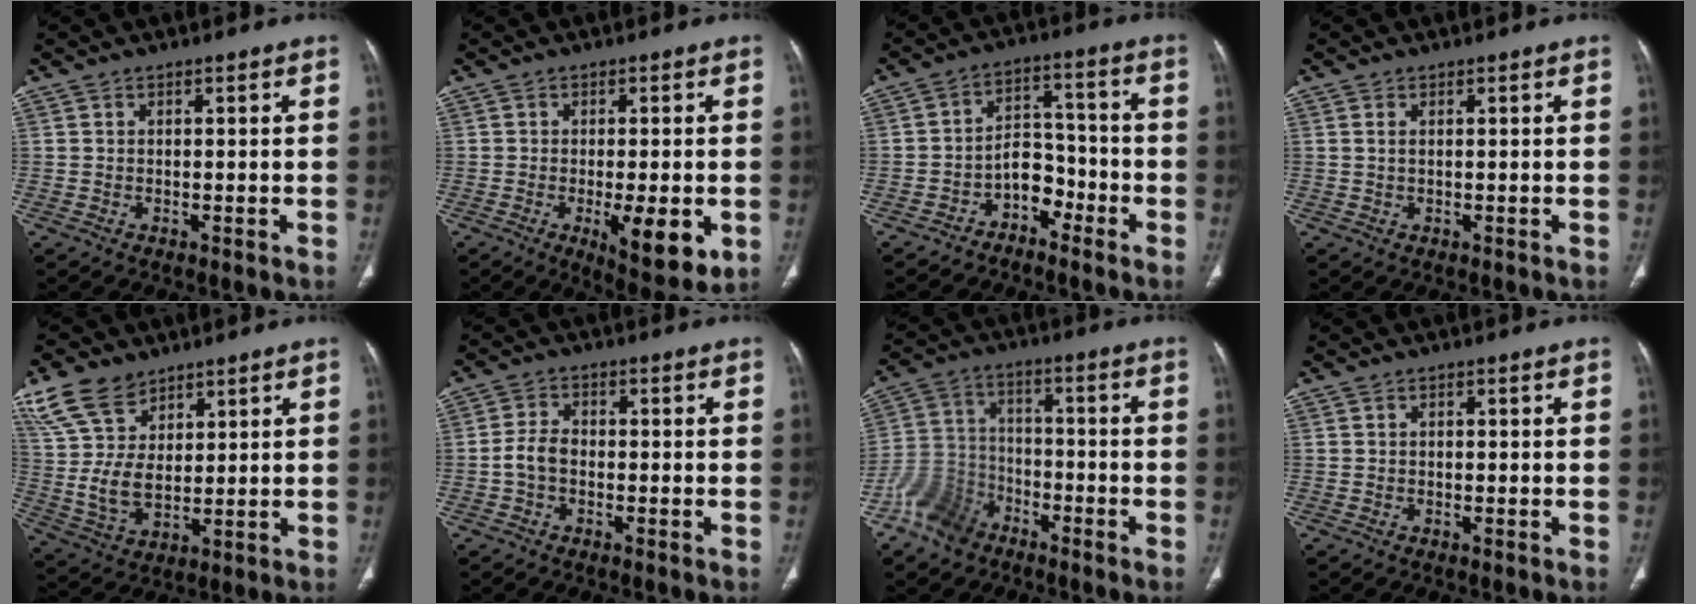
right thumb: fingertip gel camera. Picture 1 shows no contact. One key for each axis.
{"total": 10.1, "fx": -2.7, "fy": 3.2, "fz": 9.2, "tx": -0.122, "ty": -0.021, "tz": -0.033}
{"total": 6.4, "fx": -4.0, "fy": 4.3, "fz": 2.4, "tx": -0.010, "ty": 0.059, "tz": -0.073}
{"total": 0.8, "fx": 0.3, "fy": 0.3, "fz": 0.7, "tx": -0.019, "ty": 0.004, "tz": 0.008}
{"total": 12.8, "fx": 7.7, "fy": 7.4, "fz": 7.0, "tx": -0.121, "ty": -0.030, "tz": 0.166}
{"total": 3.7, "fx": -1.0, "fy": 2.4, "fz": 2.6, "tx": -0.052, "ty": 0.014, "tz": -0.024}
{"total": 10.1, "fx": -6.6, "fy": 6.9, "fz": 3.3, "tx": -0.056, "ty": 0.044, "tz": -0.132}
{"total": 0.0}